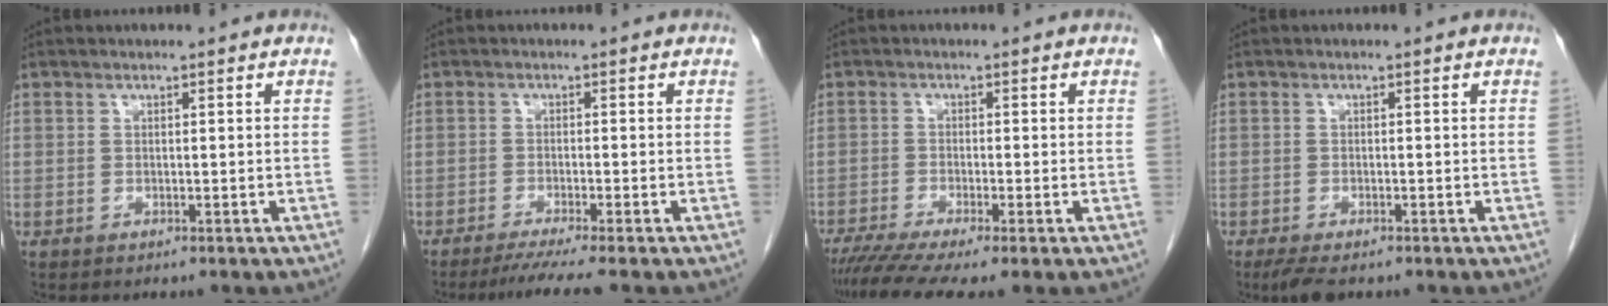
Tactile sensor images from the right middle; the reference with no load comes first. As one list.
[{"total": 5.0, "force": [-4.1, -1.2, 2.7], "torque": [-0.035, -0.014, -0.068]}, {"total": 7.6, "force": [-5.7, 0.2, 5.1], "torque": [-0.081, -0.015, -0.094]}, {"total": 3.2, "force": [-2.3, 1.2, 2.0], "torque": [-0.039, -0.007, -0.034]}]